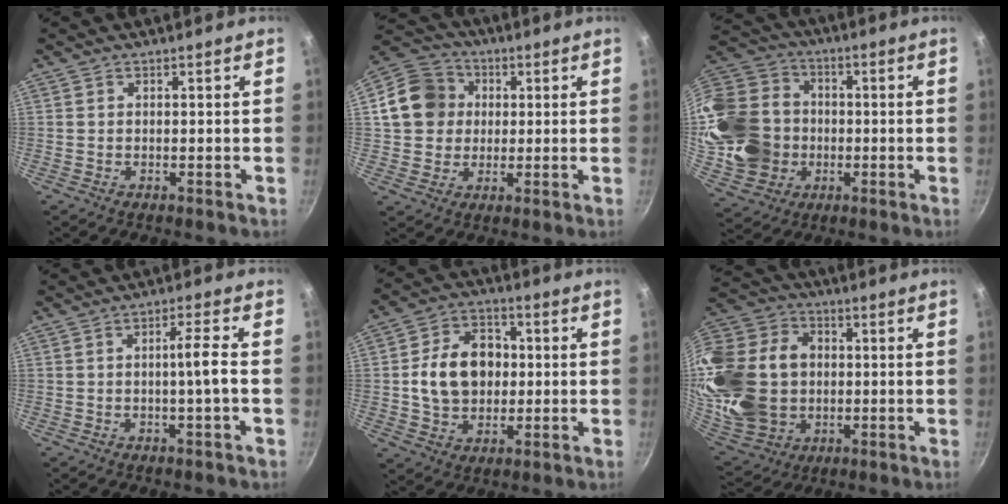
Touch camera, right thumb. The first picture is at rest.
{"total": 12.1, "force": [1.8, 10.9, 5.1], "torque": [-0.066, 0.022, 0.021]}
{"total": 21.4, "force": [-1.4, 18.0, 11.5], "torque": [-0.211, 0.034, -0.009]}
{"total": 4.5, "force": [-0.8, -0.6, 4.4], "torque": [-0.082, 0.010, -0.013]}
{"total": 13.7, "force": [0.5, 10.5, 8.7], "torque": [-0.117, 0.018, 0.006]}
{"total": 28.2, "force": [-0.1, 21.8, 17.8], "torque": [-0.375, 0.025, 0.016]}